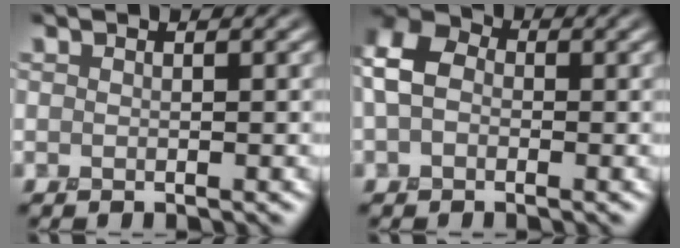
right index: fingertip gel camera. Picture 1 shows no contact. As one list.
[{"total": 5.8, "force": [0.2, 4.3, 3.9], "torque": [-0.096, 0.016, -0.007]}]